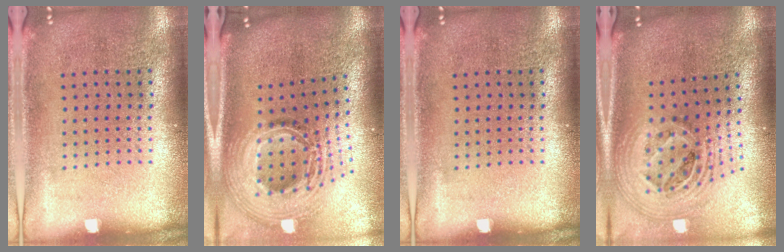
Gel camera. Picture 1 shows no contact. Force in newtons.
{"total": 3.0, "press": 2.1, "slide": 2.1}
{"total": 0.0}
{"total": 2.7, "press": 2.0, "slide": 1.9}